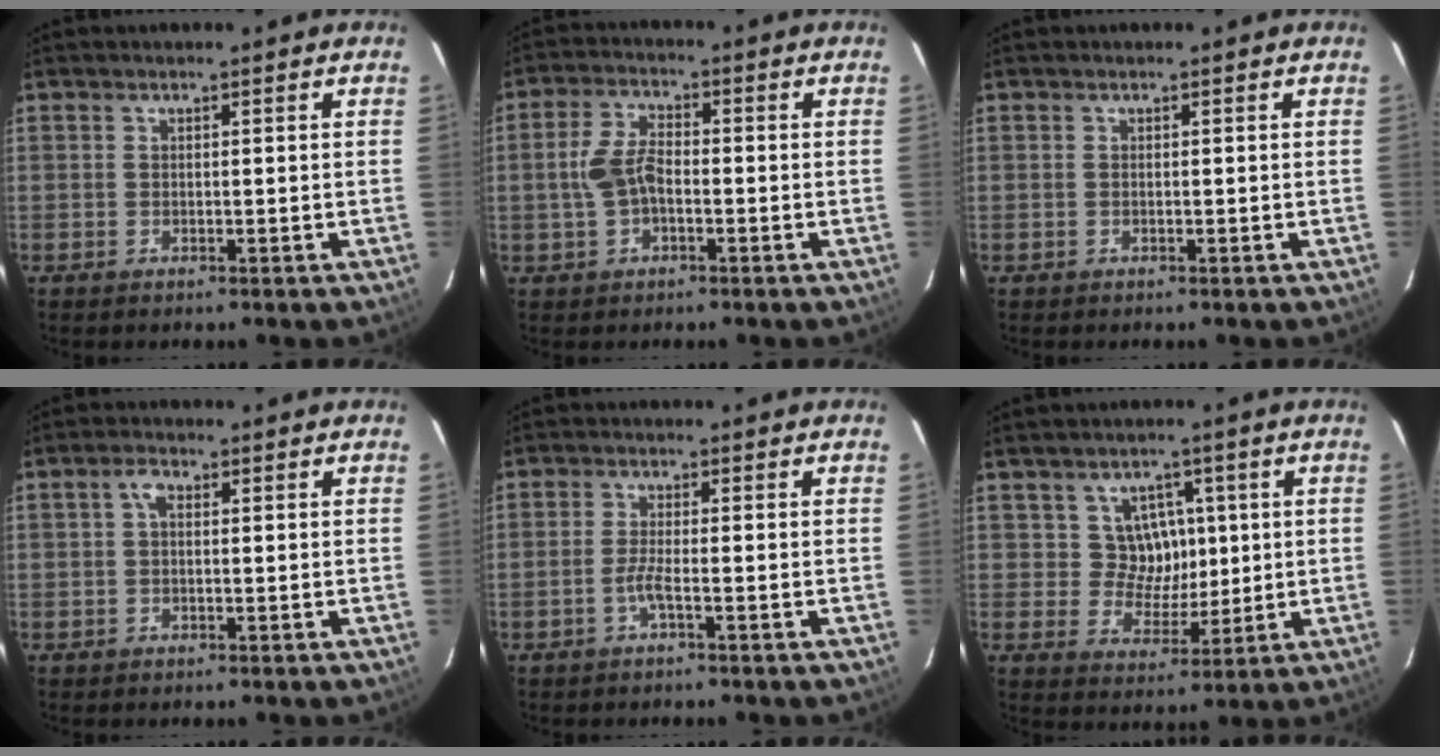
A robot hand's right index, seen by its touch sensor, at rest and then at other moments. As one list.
[{"total": 6.1, "force": [-1.1, 3.4, 5.0], "torque": [-0.104, 0.010, -0.015]}, {"total": 0.0}, {"total": 2.0, "force": [0.4, 1.2, 1.6], "torque": [-0.032, 0.009, 0.006]}, {"total": 2.2, "force": [-1.2, -0.4, 1.9], "torque": [-0.043, -0.002, -0.026]}, {"total": 6.6, "force": [1.5, 6.2, 1.6], "torque": [-0.024, 0.007, 0.028]}]